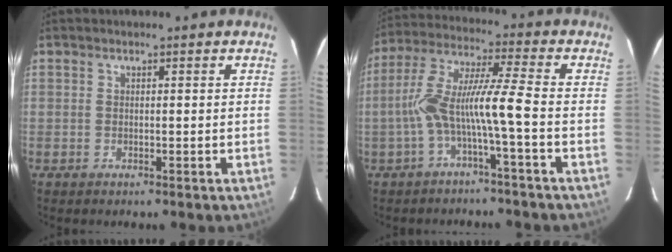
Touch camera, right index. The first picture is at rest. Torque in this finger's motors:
{"motor_torque": [1.31, -0.58, 0.74, 0.21]}